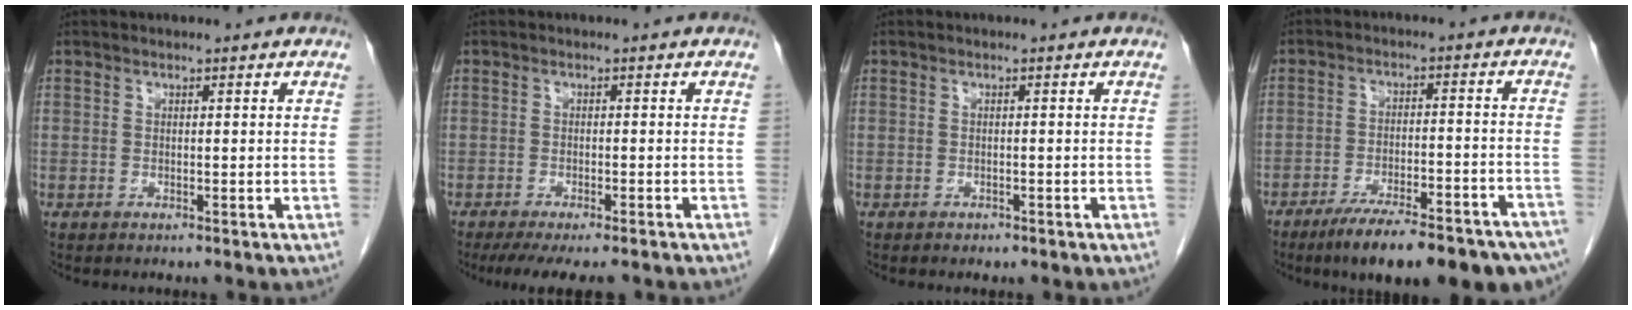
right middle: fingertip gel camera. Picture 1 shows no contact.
{"total": 9.1, "force": [-7.5, 1.8, 4.9], "torque": [-0.063, -0.011, -0.105]}
{"total": 0.9, "force": [-0.6, 0.5, 0.3], "torque": [-0.012, 0.000, -0.005]}
{"total": 19.8, "force": [-15.5, 4.3, 11.5], "torque": [-0.109, 0.006, -0.214]}